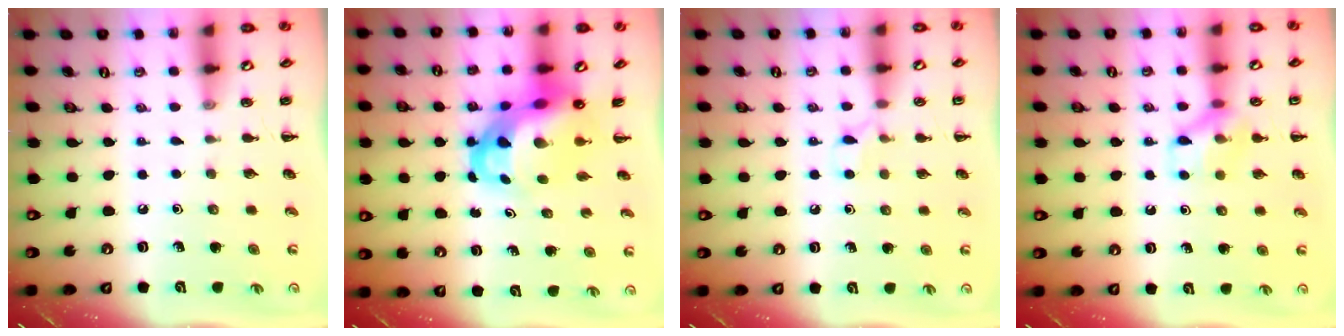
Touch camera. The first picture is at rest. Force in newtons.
{"total": 6.3, "press": 6.2, "slide": 1.0}
{"total": 5.0, "press": 4.7, "slide": 1.4}
{"total": 10.4, "press": 10.4, "slide": 1.0}